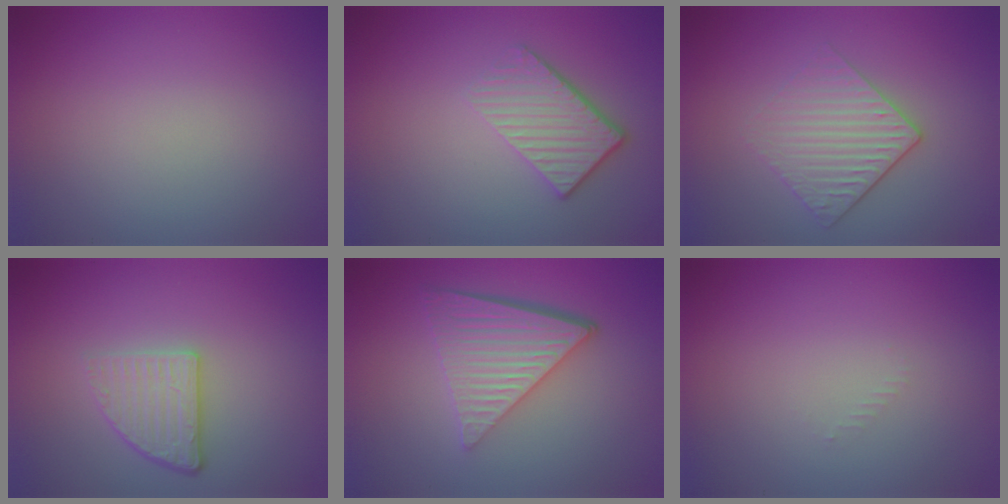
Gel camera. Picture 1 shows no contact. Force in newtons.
{"total": 4.2, "press": 2.8, "slide": 3.1}
{"total": 3.0, "press": 2.6, "slide": 1.6}
{"total": 3.0, "press": 2.3, "slide": 1.8}
{"total": 6.2, "press": 4.2, "slide": 4.5}
{"total": 0.5, "press": 0.5, "slide": 0.2}